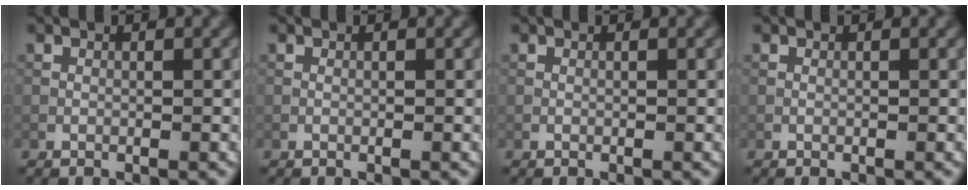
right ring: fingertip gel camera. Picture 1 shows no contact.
{"total": 0.0}
{"total": 0.0}
{"total": 0.0}